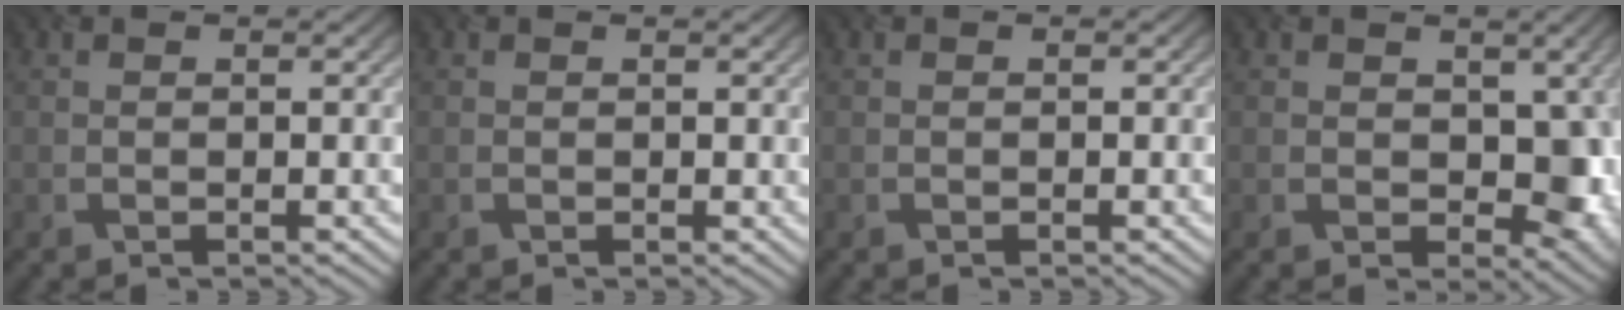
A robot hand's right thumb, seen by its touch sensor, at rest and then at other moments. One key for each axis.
{"total": 0.0}
{"total": 0.0}
{"total": 7.1, "fx": -0.1, "fy": 4.9, "fz": 5.1, "tx": -0.076, "ty": -0.016, "tz": 0.000}